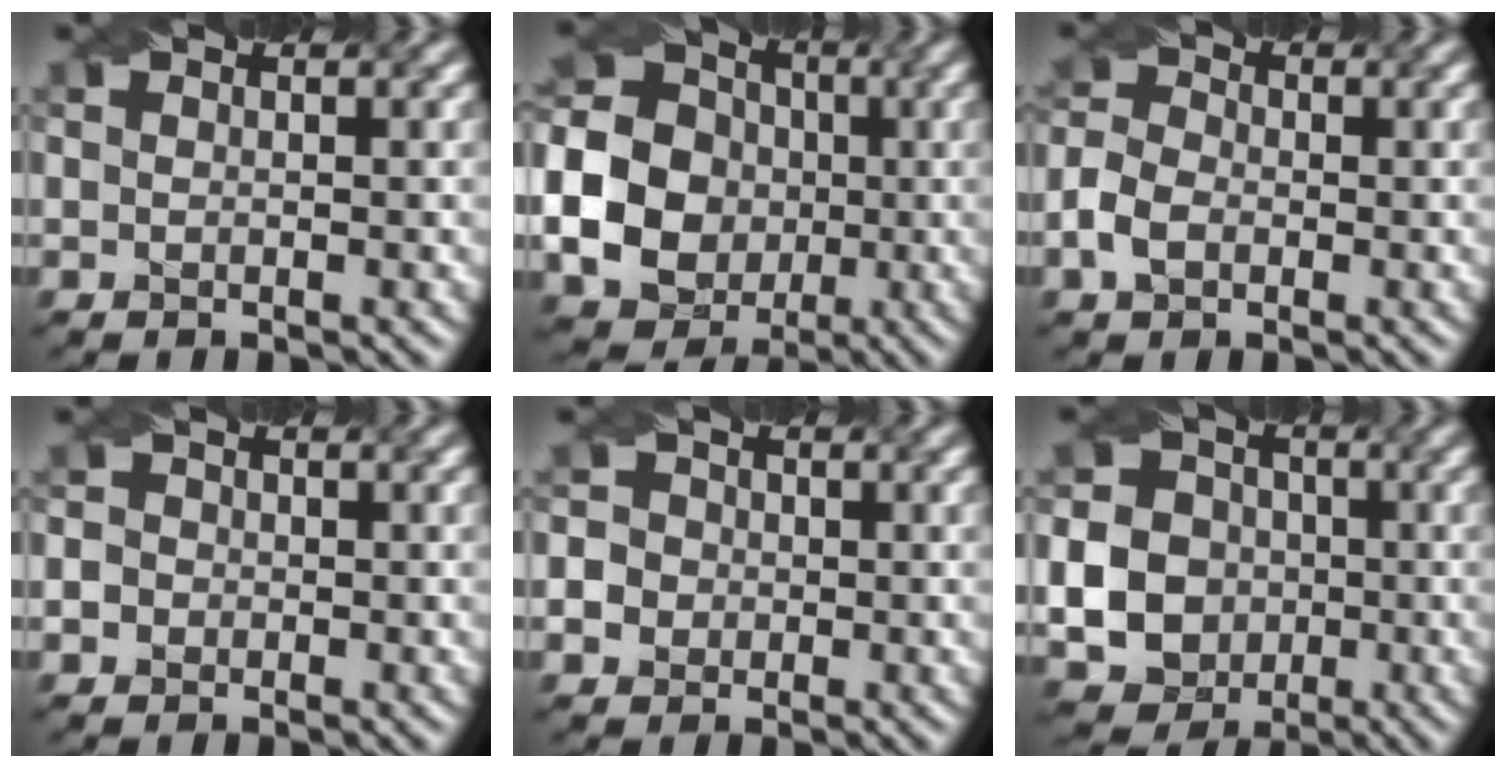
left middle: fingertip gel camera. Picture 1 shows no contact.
{"total": 21.6, "force": [-2.5, 20.6, 6.1], "torque": [-0.165, -0.008, -0.091]}
{"total": 3.1, "force": [-1.3, 2.2, 1.8], "torque": [-0.042, 0.002, -0.032]}
{"total": 2.4, "force": [-0.3, 2.2, 0.7], "torque": [0.006, 0.019, -0.031]}
{"total": 5.4, "force": [-0.5, 5.2, 1.6], "torque": [-0.029, 0.026, -0.031]}
{"total": 13.0, "force": [-2.3, 12.2, 3.8], "torque": [-0.109, -0.013, -0.058]}